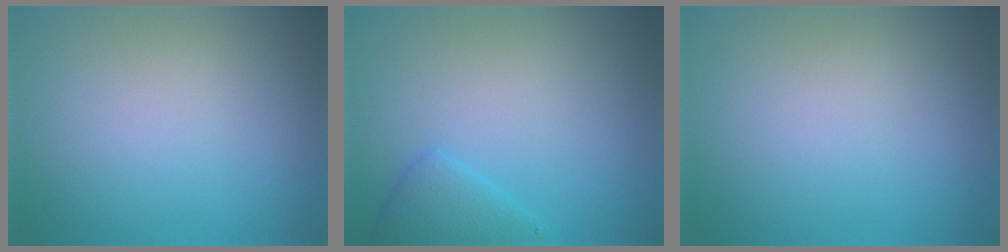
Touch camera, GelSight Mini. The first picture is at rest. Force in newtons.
{"total": 2.3, "press": 2.3, "slide": 0.1}
{"total": 0.0}